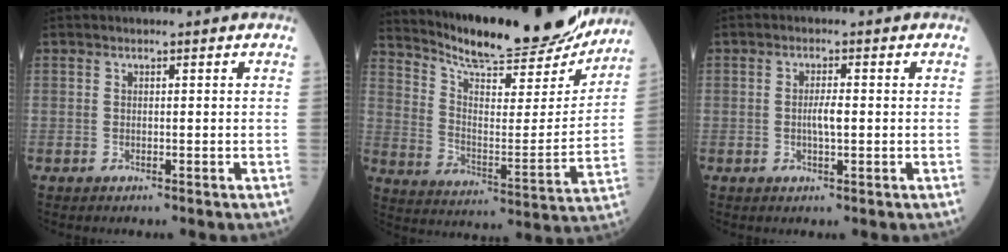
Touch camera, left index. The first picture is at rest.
{"total": 22.3, "force": [20.6, 3.2, 7.8], "torque": [-0.130, -0.047, 0.293]}
{"total": 2.4, "force": [-0.4, 0.5, 2.3], "torque": [-0.046, -0.002, -0.008]}